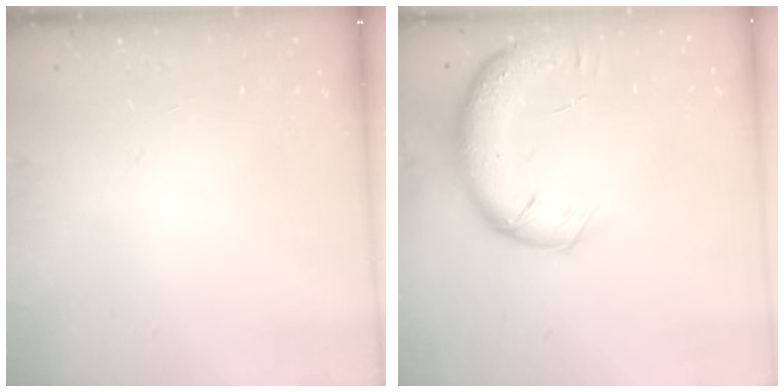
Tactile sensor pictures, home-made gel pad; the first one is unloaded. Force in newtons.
{"total": 14.1, "press": 13.5, "slide": 3.8}